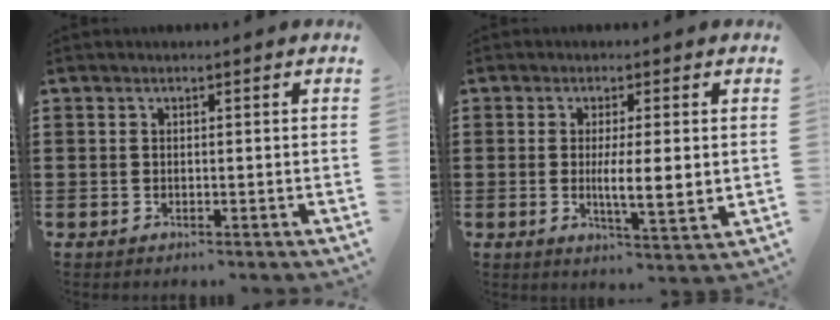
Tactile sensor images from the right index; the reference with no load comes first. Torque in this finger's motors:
{"motor_torque": [1.62, 0.04, 0.64, 0.20]}